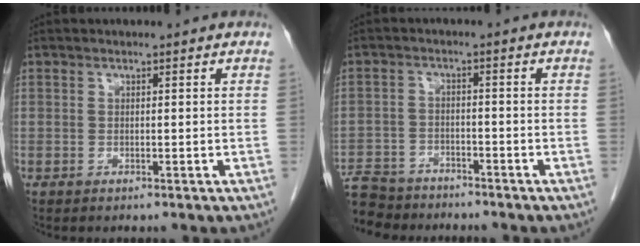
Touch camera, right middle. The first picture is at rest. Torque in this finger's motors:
{"motor_torque": [1.19, -0.95, 1.05, 0.21]}